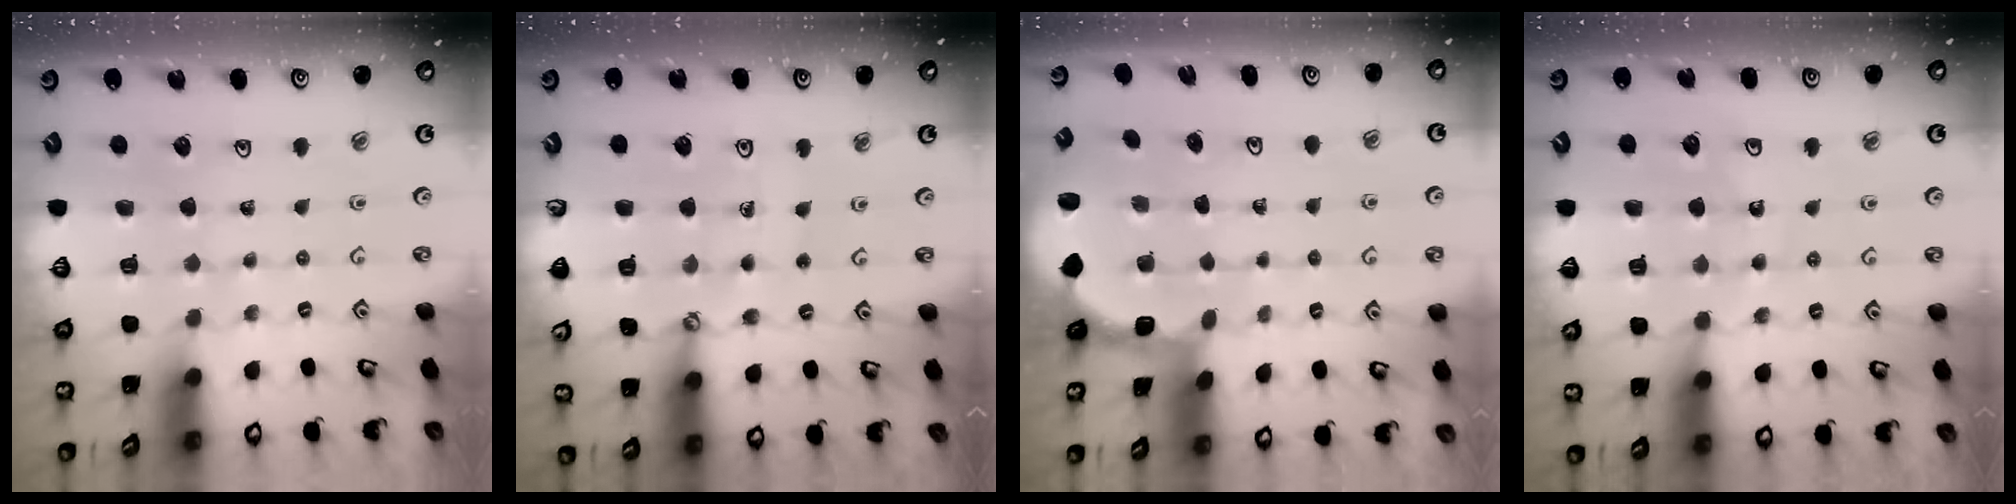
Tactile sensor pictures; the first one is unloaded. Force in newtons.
{"total": 5.7, "press": 5.5, "slide": 1.5}
{"total": 1.9, "press": 1.8, "slide": 0.7}
{"total": 9.5, "press": 8.9, "slide": 3.3}